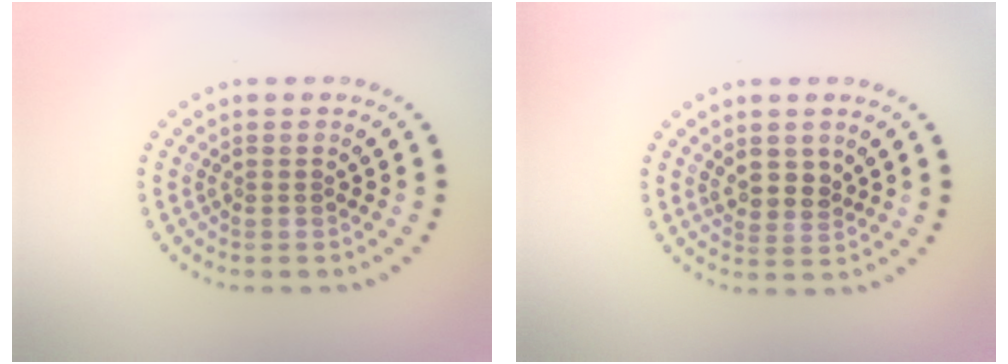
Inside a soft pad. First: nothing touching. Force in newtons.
{"total": 2.3, "press": 2.1, "slide": 0.8}